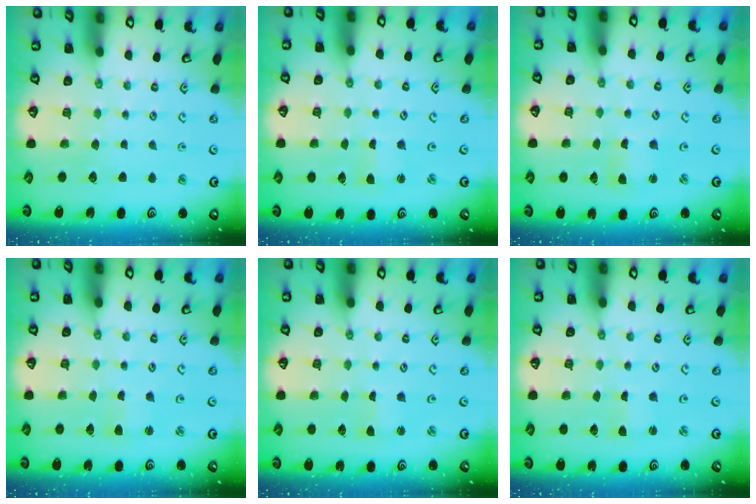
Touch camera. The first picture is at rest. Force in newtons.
{"total": 1.7, "press": 1.7, "slide": 0.1}
{"total": 2.0, "press": 2.0, "slide": 0.3}
{"total": 2.2, "press": 2.2, "slide": 0.3}
{"total": 1.4, "press": 1.4, "slide": 0.2}
{"total": 1.0, "press": 1.0, "slide": 0.1}